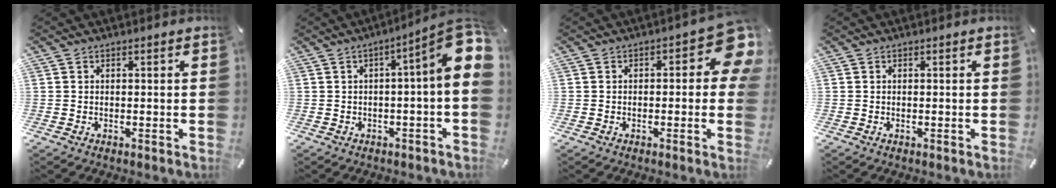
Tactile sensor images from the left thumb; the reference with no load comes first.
{"total": 12.5, "force": [3.2, 1.8, 12.0], "torque": [-0.159, -0.043, 0.044]}
{"total": 9.3, "force": [1.8, 4.0, 8.2], "torque": [-0.092, -0.021, 0.029]}
{"total": 0.0}